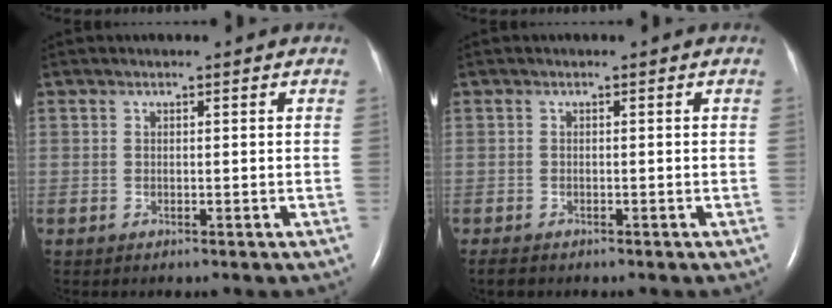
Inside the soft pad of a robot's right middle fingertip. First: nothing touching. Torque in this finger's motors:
{"motor_torque": [0.29, -0.28, -0.01, 0.02]}